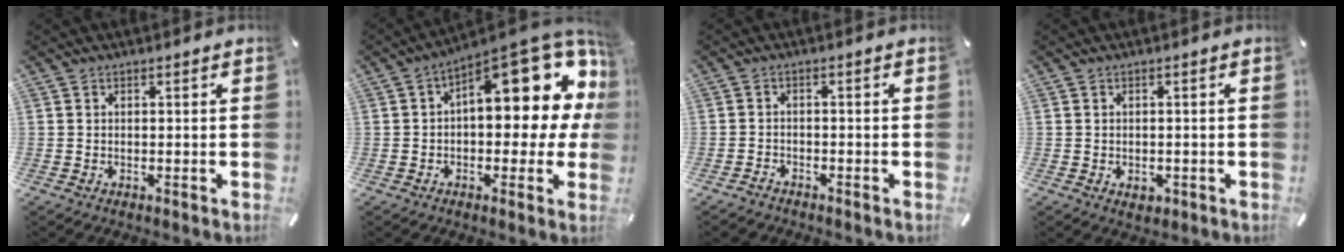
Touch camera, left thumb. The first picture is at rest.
{"total": 19.3, "force": [7.1, 9.4, 15.3], "torque": [-0.187, -0.055, 0.118]}
{"total": 1.8, "force": [-1.6, 0.7, 0.0], "torque": [-0.002, 0.009, -0.035]}
{"total": 1.3, "force": [-0.3, 1.1, 0.6], "torque": [-0.013, 0.003, -0.006]}